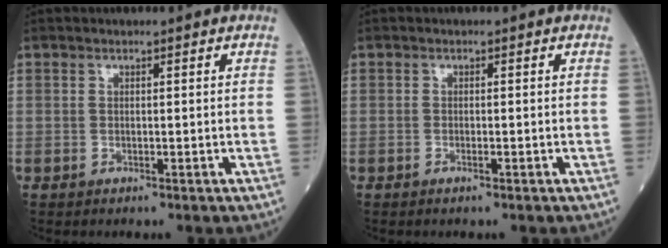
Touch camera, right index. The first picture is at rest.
{"total": 0.7, "force": [-0.5, 0.0, 0.5], "torque": [-0.009, 0.000, -0.008]}